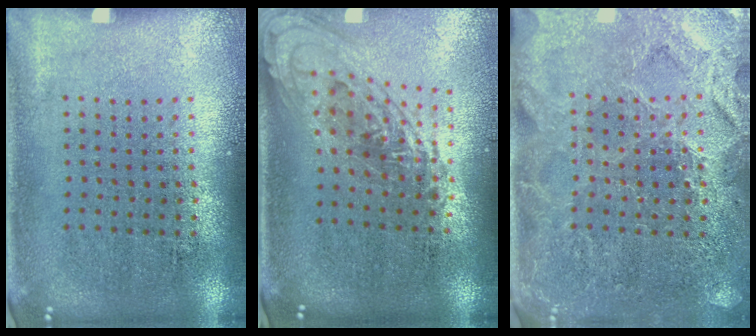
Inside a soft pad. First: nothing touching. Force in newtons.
{"total": 1.3, "press": 1.2, "slide": 0.5}
{"total": 3.6, "press": 3.5, "slide": 1.2}